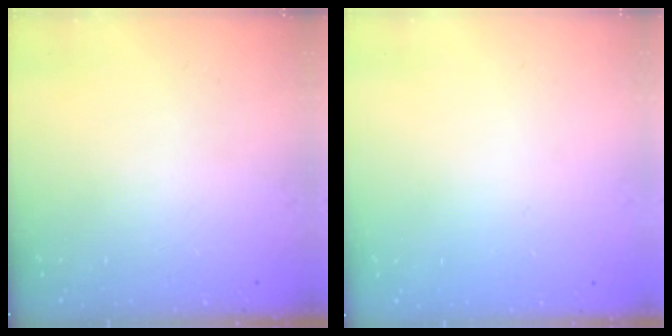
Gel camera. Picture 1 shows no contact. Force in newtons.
{"total": 0.0}